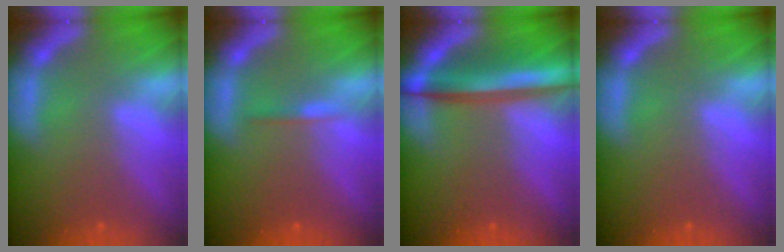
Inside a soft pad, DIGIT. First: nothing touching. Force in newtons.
{"total": 0.9}
{"total": 6.5}
{"total": 0.0}